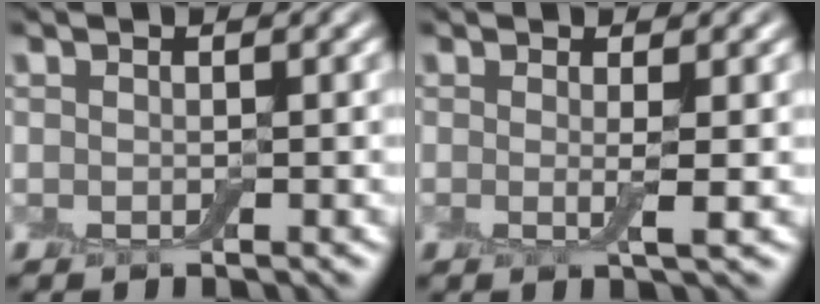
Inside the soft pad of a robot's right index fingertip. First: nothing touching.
{"total": 1.9, "force": [0.1, 0.3, 1.9], "torque": [-0.033, -0.007, -0.004]}